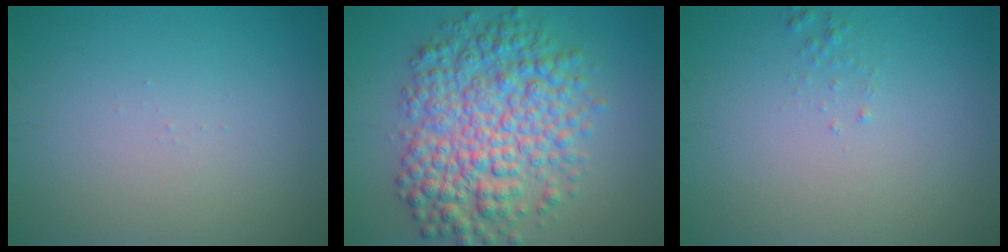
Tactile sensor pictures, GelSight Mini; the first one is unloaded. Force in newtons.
{"total": 8.6, "press": 8.6, "slide": 0.1}
{"total": 0.6, "press": 0.6, "slide": 0.1}